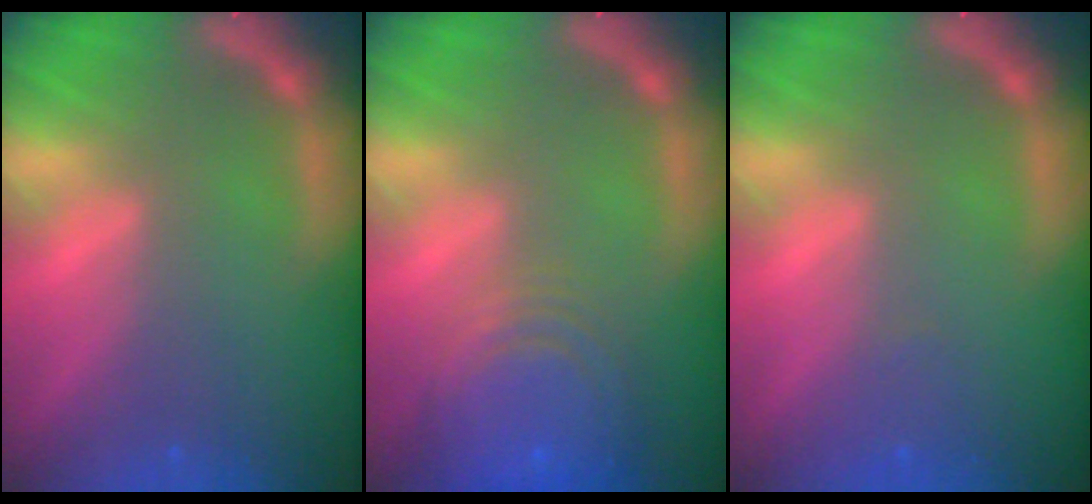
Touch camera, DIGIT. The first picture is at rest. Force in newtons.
{"total": 9.5}
{"total": 1.0}